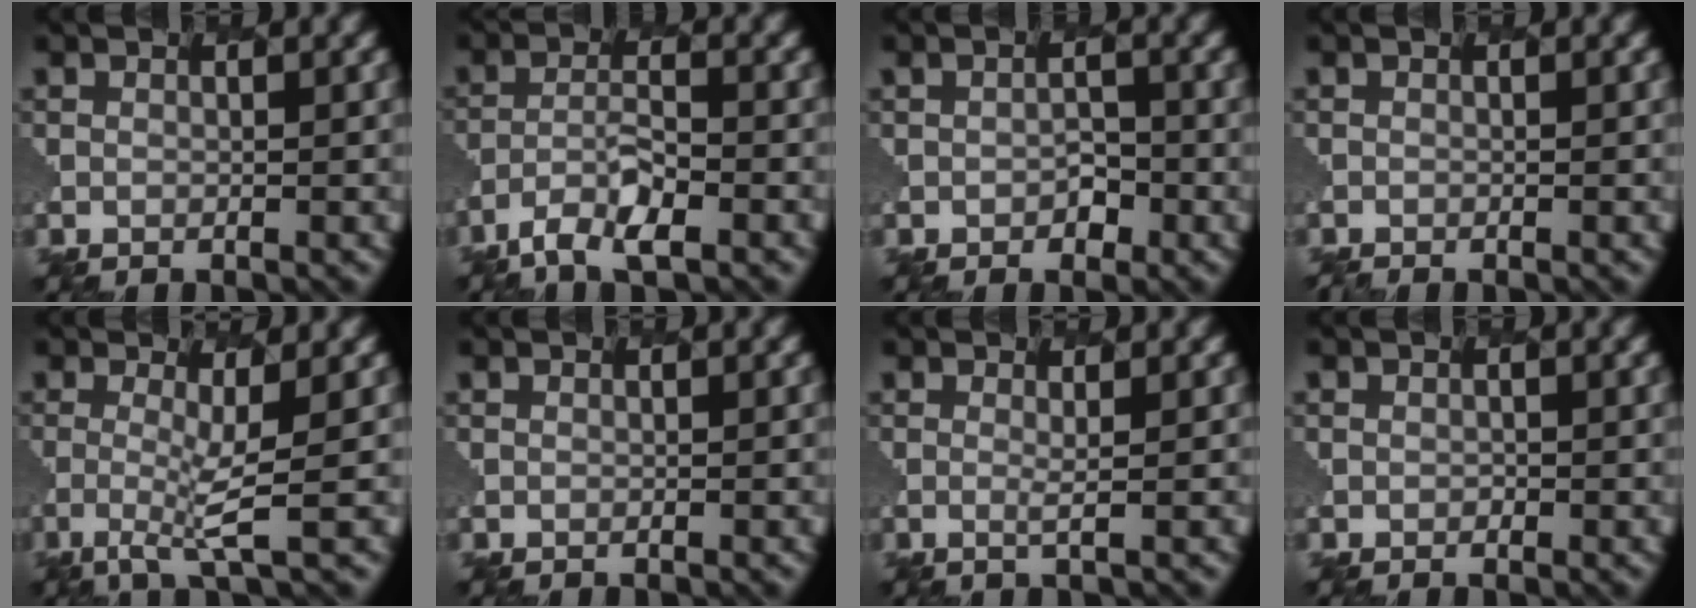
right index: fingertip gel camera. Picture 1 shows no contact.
{"total": 4.4, "force": [-3.5, 0.9, 2.5], "torque": [-0.063, -0.001, -0.066]}
{"total": 1.1, "force": [-0.8, 0.7, 0.4], "torque": [-0.018, -0.001, -0.011]}
{"total": 1.4, "force": [-1.3, 0.3, 0.6], "torque": [-0.010, 0.010, -0.016]}
{"total": 2.3, "force": [-0.3, -0.1, 2.3], "torque": [-0.062, -0.008, -0.011]}
{"total": 0.0}
{"total": 0.7, "force": [0.4, -0.2, 0.6], "torque": [-0.021, -0.005, 0.002]}
{"total": 0.5, "force": [-0.2, 0.3, -0.3], "torque": [-0.006, -0.003, -0.001]}